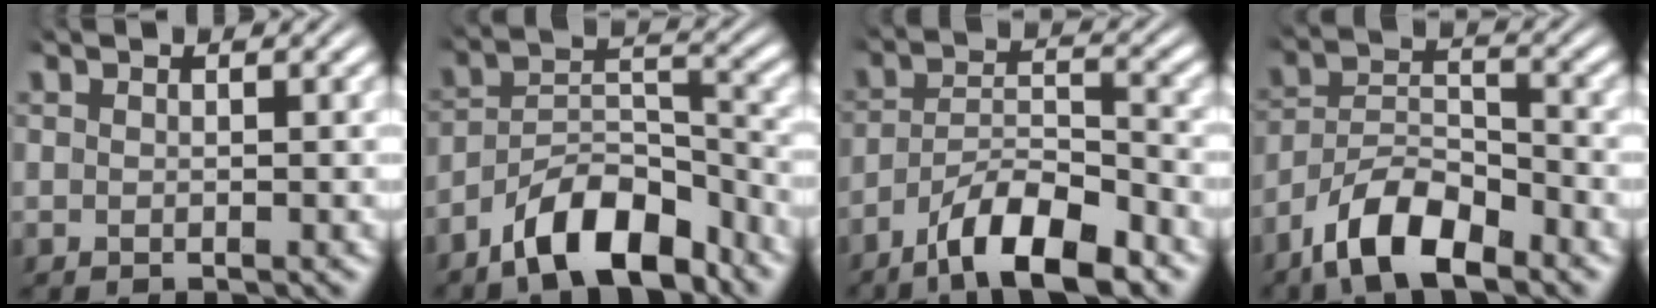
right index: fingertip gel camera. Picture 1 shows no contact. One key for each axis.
{"total": 8.3, "fx": -5.9, "fy": 3.6, "fz": 4.5, "tx": -0.051, "ty": 0.002, "tz": -0.098}
{"total": 7.0, "fx": -4.4, "fy": 2.6, "fz": 4.7, "tx": -0.057, "ty": 0.005, "tz": -0.079}
{"total": 6.3, "fx": -4.0, "fy": 3.0, "fz": 3.9, "tx": -0.057, "ty": 0.001, "tz": -0.073}